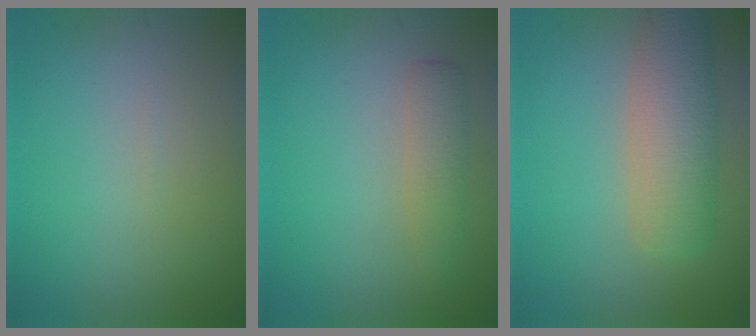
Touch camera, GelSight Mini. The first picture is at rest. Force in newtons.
{"total": 2.0, "press": 2.0, "slide": 0.2}
{"total": 6.0, "press": 6.0, "slide": 0.3}